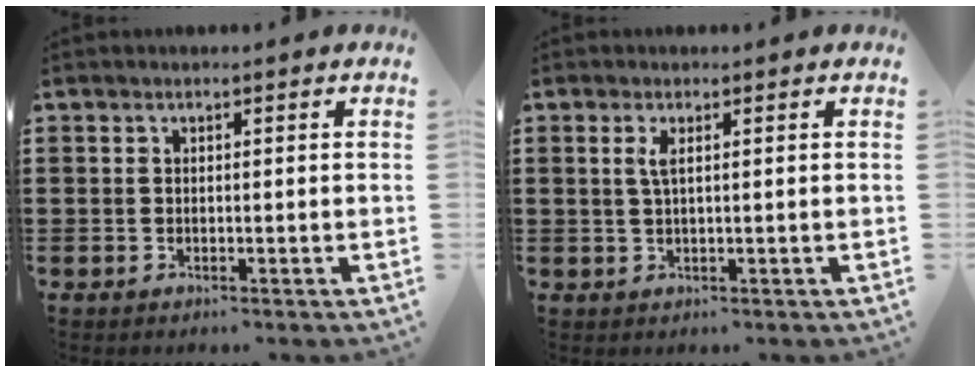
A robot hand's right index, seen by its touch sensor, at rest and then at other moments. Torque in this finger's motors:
{"motor_torque": [0.15, 0.11, 0.23, 0.05]}